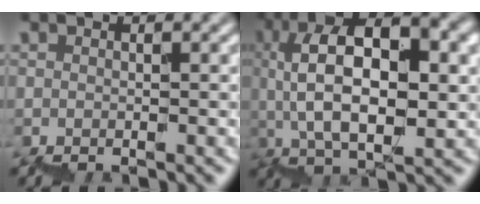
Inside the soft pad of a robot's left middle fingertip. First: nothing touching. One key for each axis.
{"total": 10.6, "fx": 3.7, "fy": 3.9, "fz": 9.1, "tx": -0.156, "ty": 0.025, "tz": 0.064}